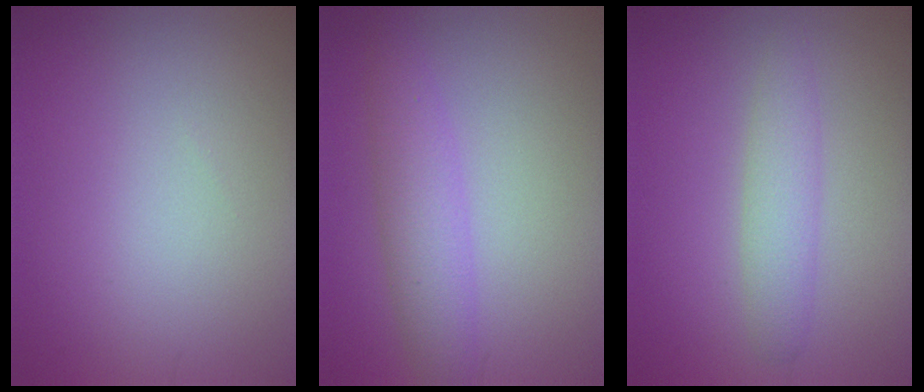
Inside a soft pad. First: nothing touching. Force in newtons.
{"total": 3.3, "press": 3.3, "slide": 0.1}
{"total": 2.5, "press": 2.5, "slide": 0.2}